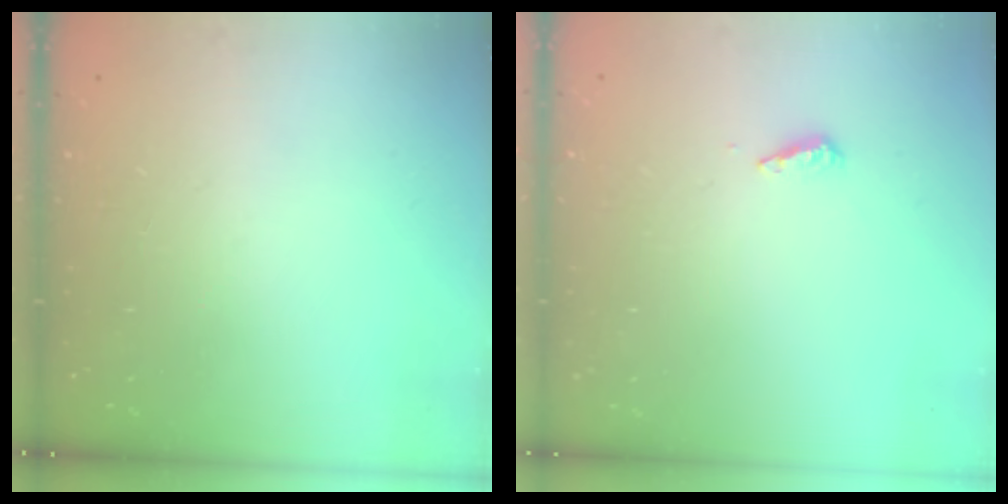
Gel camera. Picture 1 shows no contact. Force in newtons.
{"total": 4.3, "press": 4.2, "slide": 0.6}